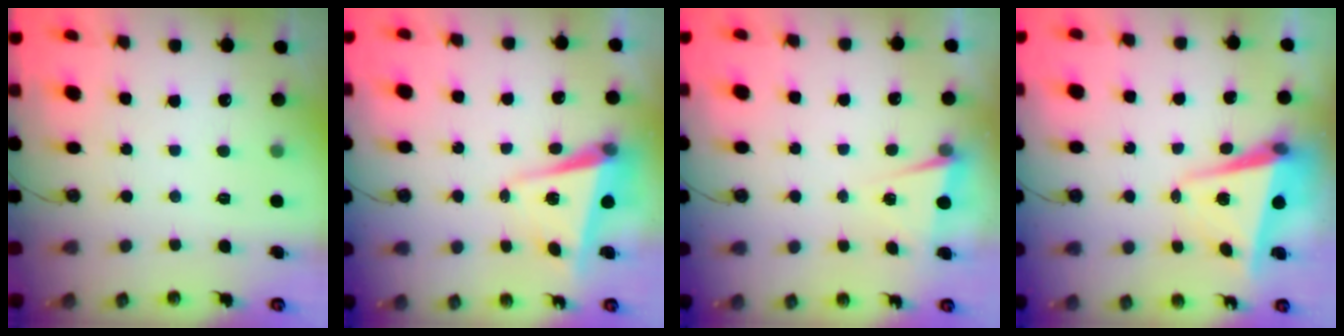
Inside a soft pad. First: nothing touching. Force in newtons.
{"total": 5.4, "press": 5.3, "slide": 1.0}
{"total": 2.3, "press": 2.0, "slide": 1.1}
{"total": 5.5, "press": 5.2, "slide": 1.8}